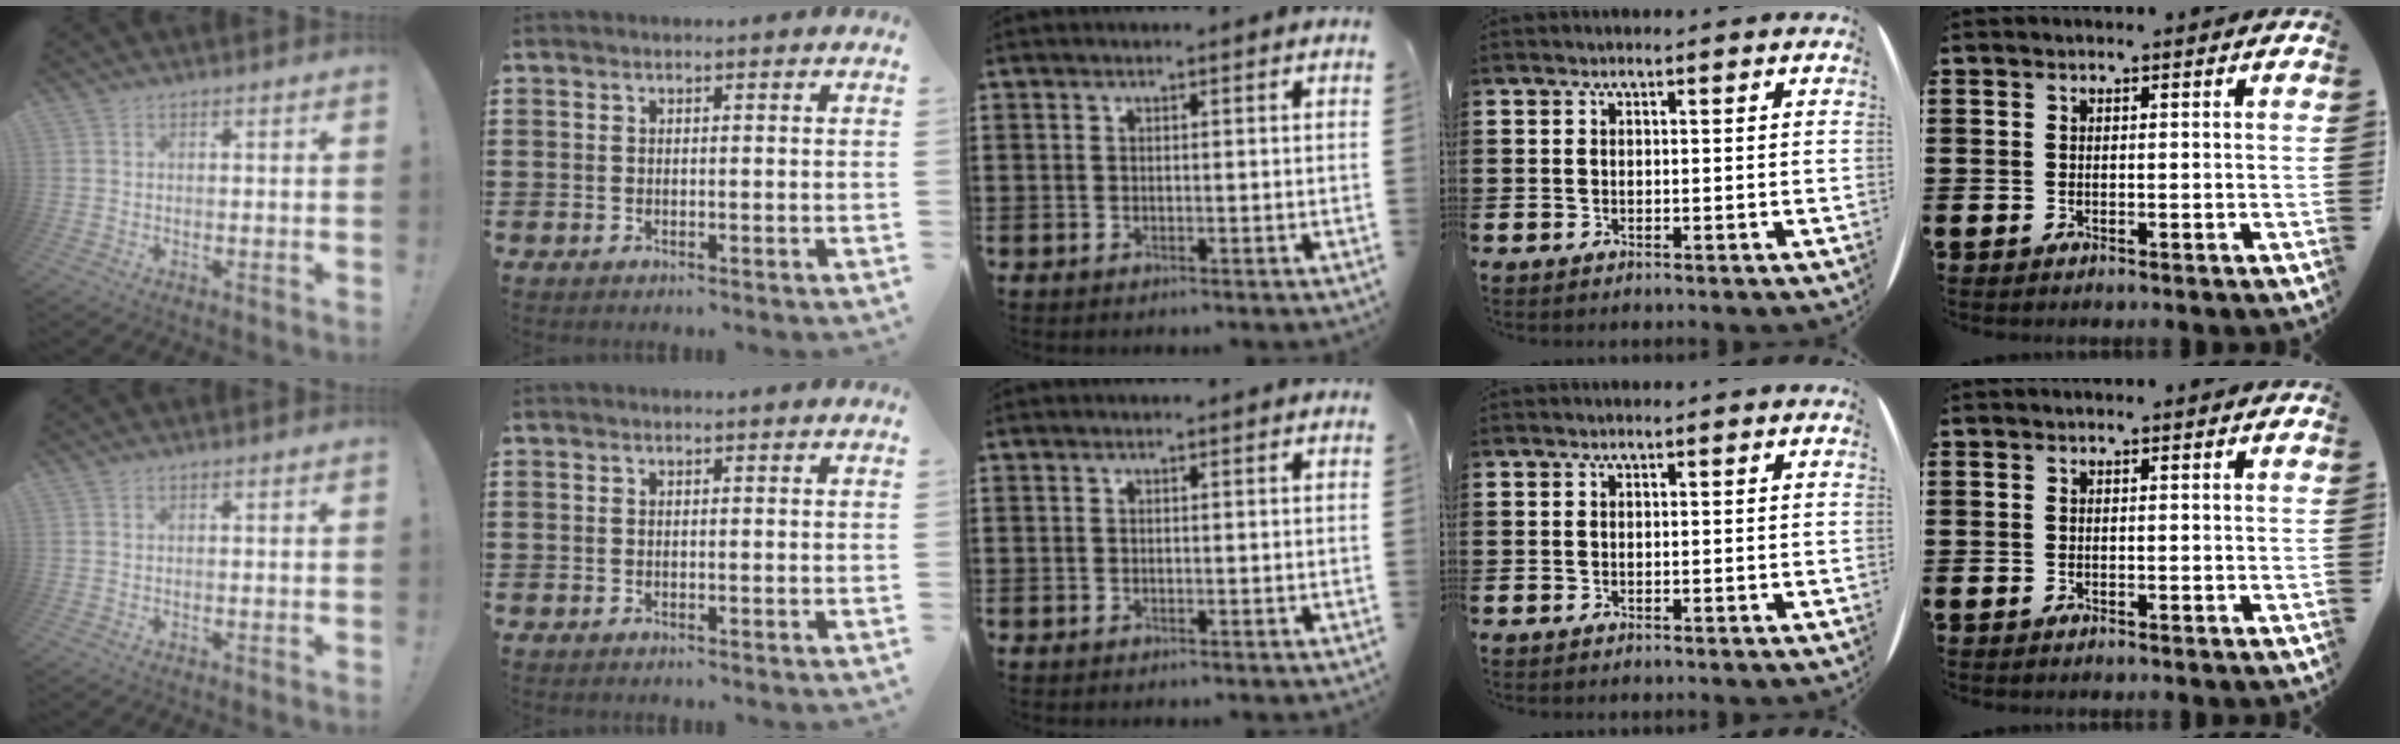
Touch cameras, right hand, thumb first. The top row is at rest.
{}